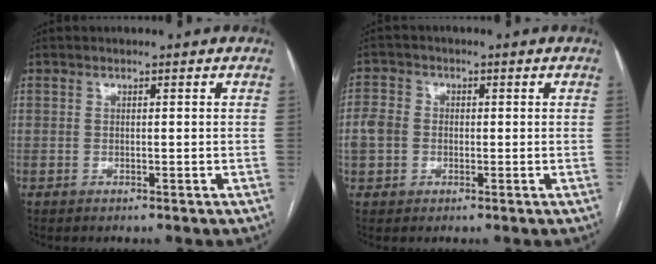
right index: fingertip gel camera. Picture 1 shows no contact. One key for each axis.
{"total": 4.1, "fx": -0.5, "fy": 3.6, "fz": 2.0, "tx": -0.052, "ty": 0.016, "tz": -0.009}